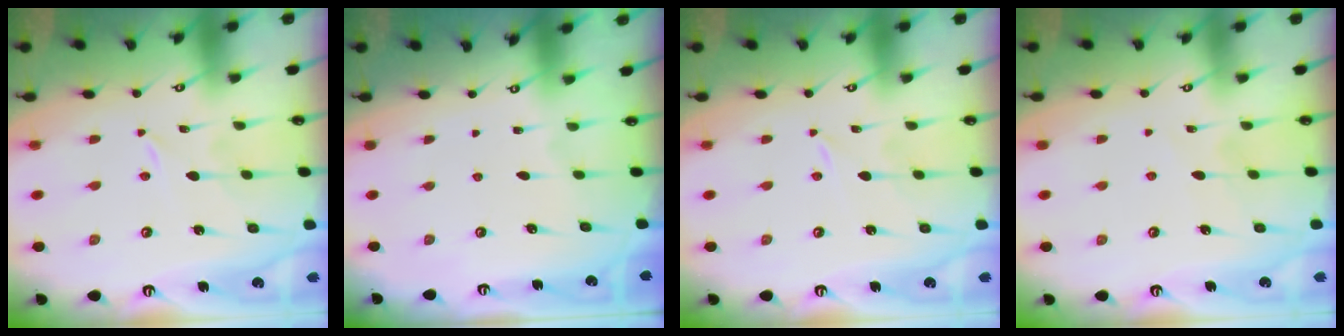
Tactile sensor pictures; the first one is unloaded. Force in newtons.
{"total": 0.0}
{"total": 0.0}
{"total": 4.3, "press": 4.3, "slide": 0.5}